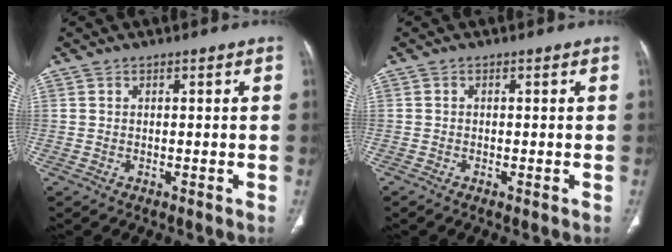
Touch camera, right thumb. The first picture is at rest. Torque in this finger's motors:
{"motor_torque": [-0.15, 0.15, 0.28, -0.55, 0.03]}